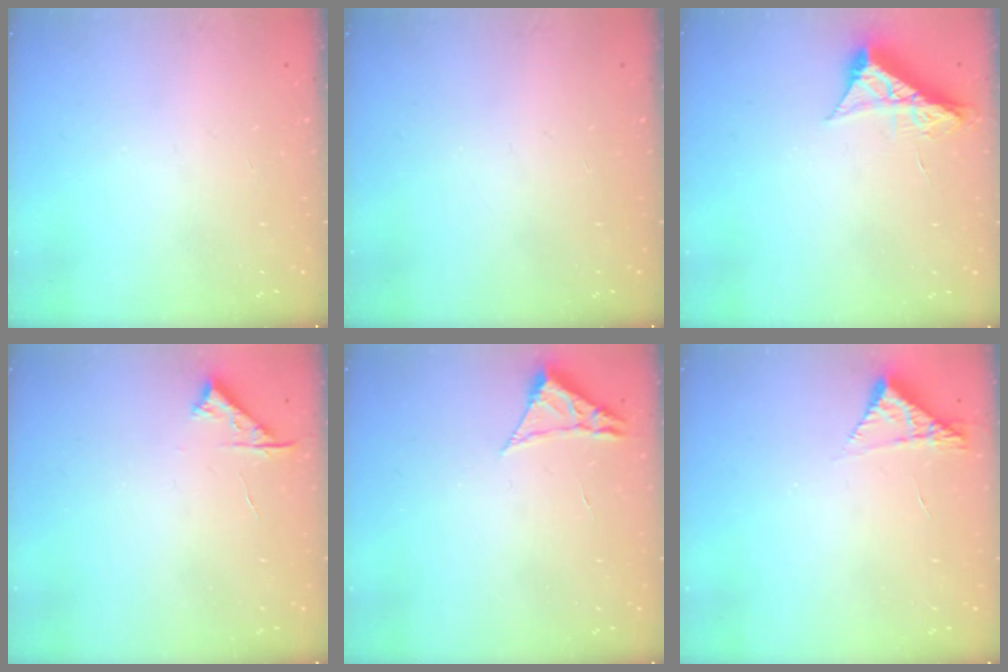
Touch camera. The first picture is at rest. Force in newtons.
{"total": 0.0}
{"total": 8.6, "press": 8.6, "slide": 0.4}
{"total": 4.7, "press": 4.6, "slide": 0.6}
{"total": 2.3, "press": 2.3, "slide": 0.4}
{"total": 4.3, "press": 4.3, "slide": 0.3}